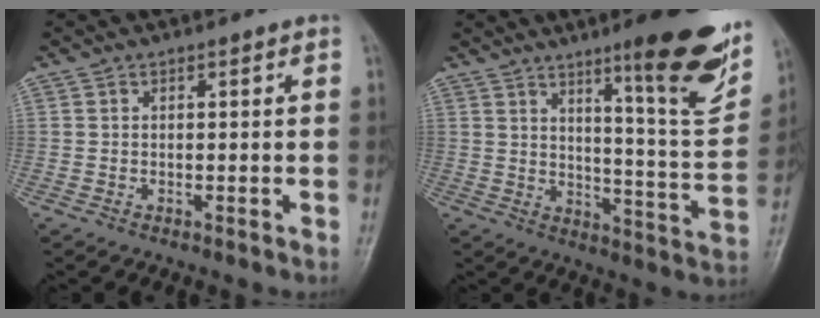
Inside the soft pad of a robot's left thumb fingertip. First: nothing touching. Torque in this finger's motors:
{"motor_torque": [0.72, 0.30, 1.45, -1.34, 0.29]}